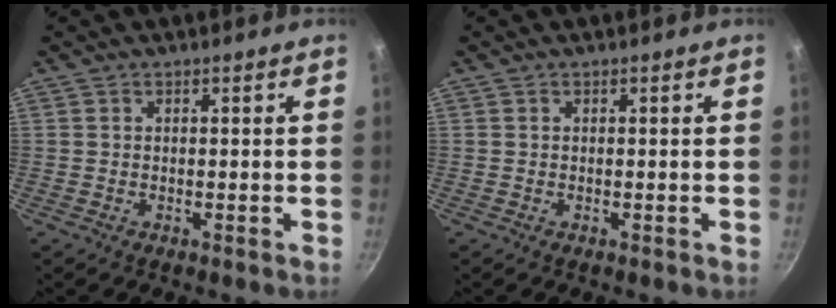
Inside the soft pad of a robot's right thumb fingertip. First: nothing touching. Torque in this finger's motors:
{"motor_torque": [-0.05, 0.04, 0.00, 0.00, 0.00]}